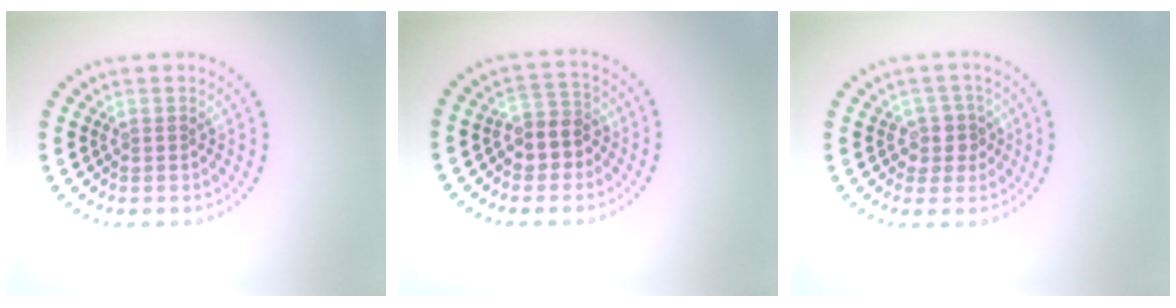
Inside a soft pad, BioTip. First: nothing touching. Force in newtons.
{"total": 2.9, "press": 2.6, "slide": 1.3}
{"total": 2.3, "press": 2.0, "slide": 1.1}